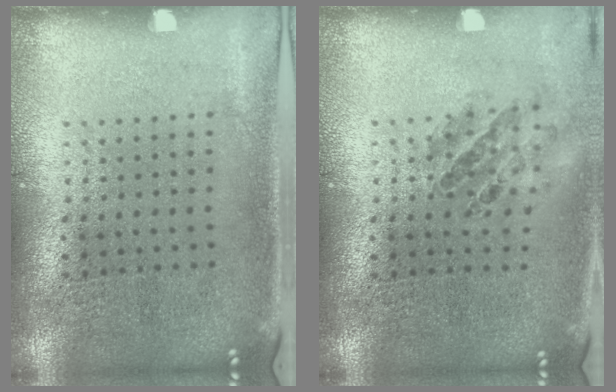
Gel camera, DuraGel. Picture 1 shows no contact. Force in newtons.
{"total": 0.8, "press": 0.8, "slide": 0.2}